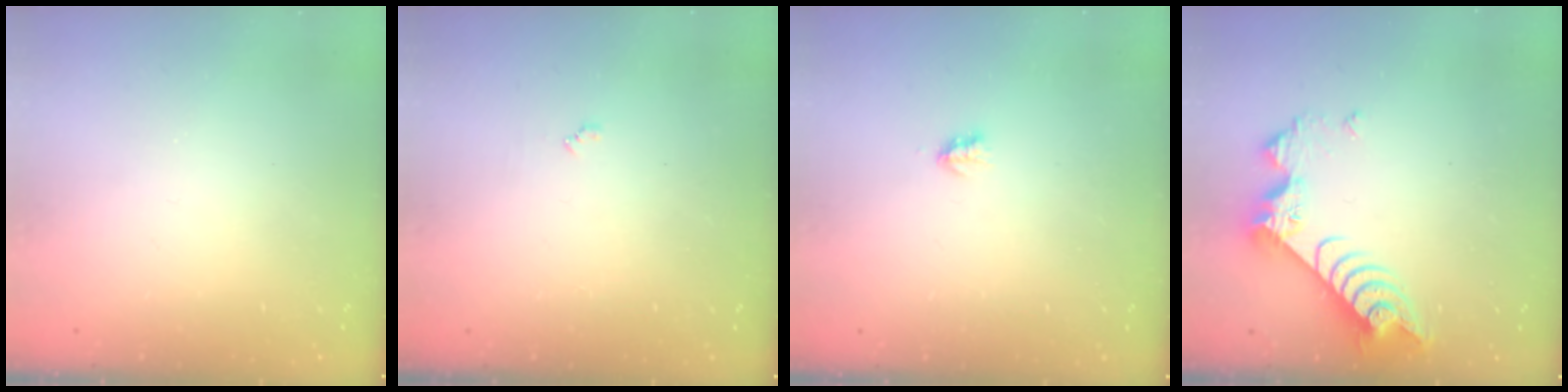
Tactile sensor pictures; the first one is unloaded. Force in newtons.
{"total": 3.7, "press": 3.7, "slide": 0.4}
{"total": 1.7, "press": 1.7, "slide": 0.3}
{"total": 9.3, "press": 9.3, "slide": 1.0}